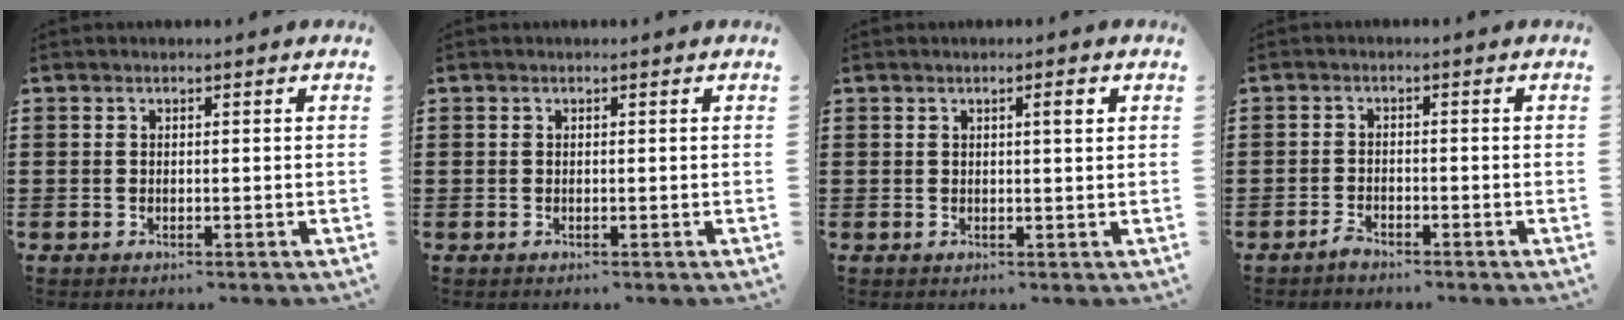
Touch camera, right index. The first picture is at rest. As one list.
[{"total": 0.0}, {"total": 1.9, "force": [0.6, 0.3, 1.7], "torque": [-0.025, 0.001, 0.007]}, {"total": 1.7, "force": [-1.6, 0.4, 0.4], "torque": [-0.012, -0.001, -0.031]}]